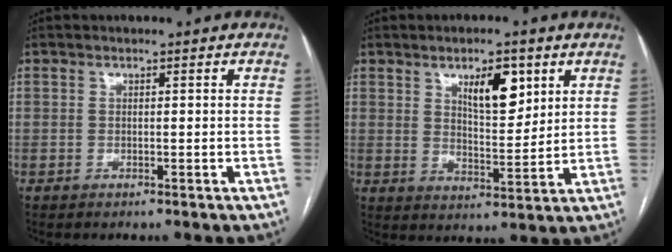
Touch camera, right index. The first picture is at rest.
{"total": 7.8, "force": [3.9, 2.8, 6.1], "torque": [-0.100, -0.001, 0.068]}